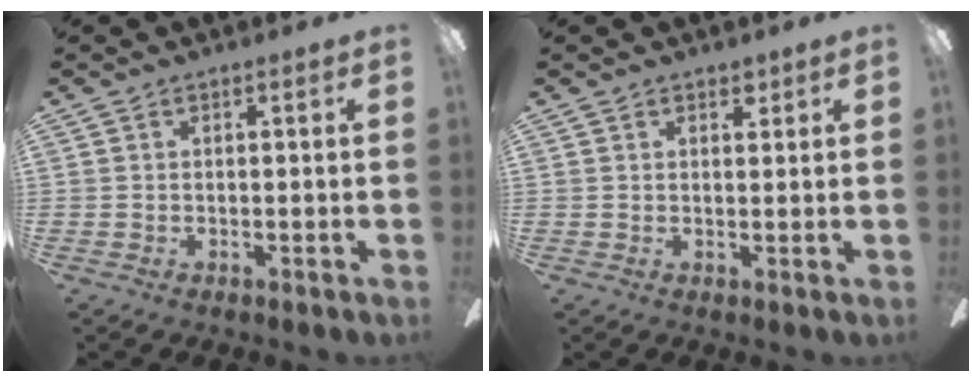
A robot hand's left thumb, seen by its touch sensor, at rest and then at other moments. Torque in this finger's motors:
{"motor_torque": [0.04, 0.08, -0.53, 0.32, -0.02]}